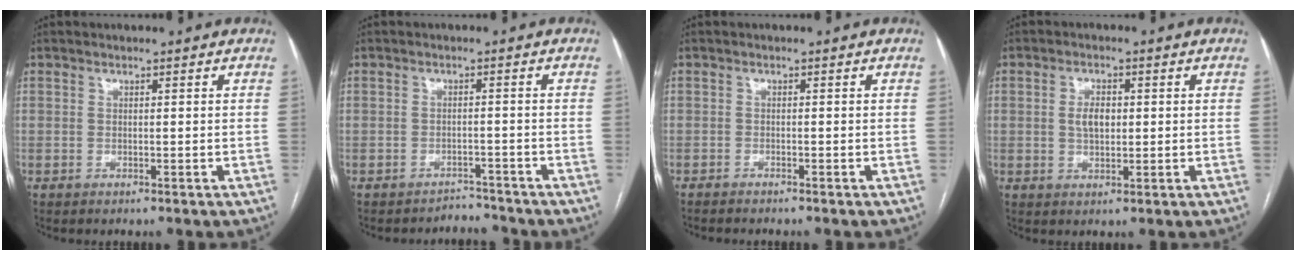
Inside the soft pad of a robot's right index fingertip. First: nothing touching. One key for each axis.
{"total": 2.7, "fx": -2.4, "fy": 0.4, "fz": -1.1, "tx": 0.023, "ty": 0.000, "tz": -0.034}
{"total": 2.3, "fx": -2.1, "fy": 0.2, "fz": 0.9, "tx": -0.016, "ty": -0.003, "tz": -0.029}
{"total": 3.8, "fx": 0.4, "fy": 2.0, "fz": 3.2, "tx": -0.060, "ty": 0.006, "tz": 0.010}